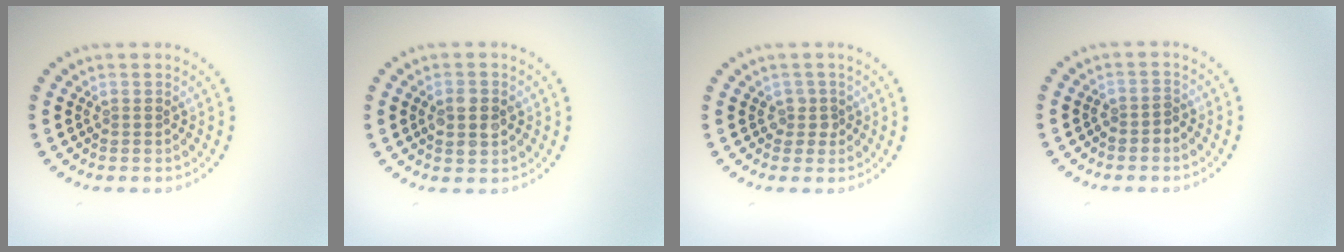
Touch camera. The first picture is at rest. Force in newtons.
{"total": 2.8, "press": 2.8, "slide": 0.3}
{"total": 1.2, "press": 1.1, "slide": 0.6}
{"total": 1.1, "press": 0.9, "slide": 0.5}